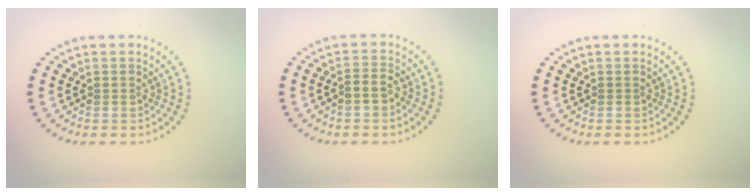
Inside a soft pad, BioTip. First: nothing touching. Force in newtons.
{"total": 1.6, "press": 1.3, "slide": 1.0}
{"total": 0.0}